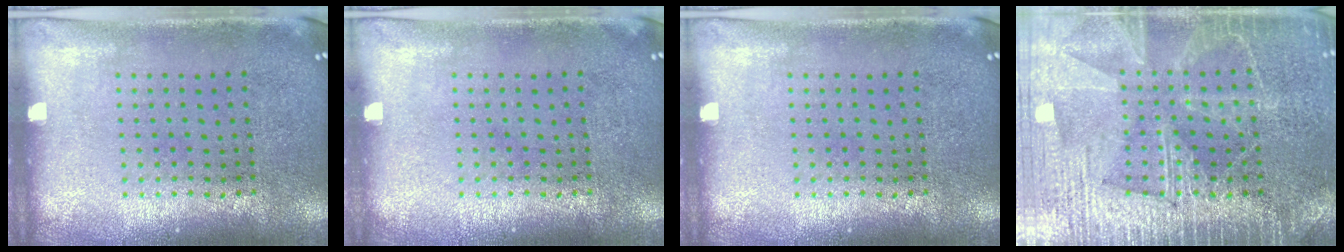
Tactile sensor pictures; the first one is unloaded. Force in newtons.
{"total": 0.0}
{"total": 0.0}
{"total": 5.9, "press": 5.8, "slide": 0.7}